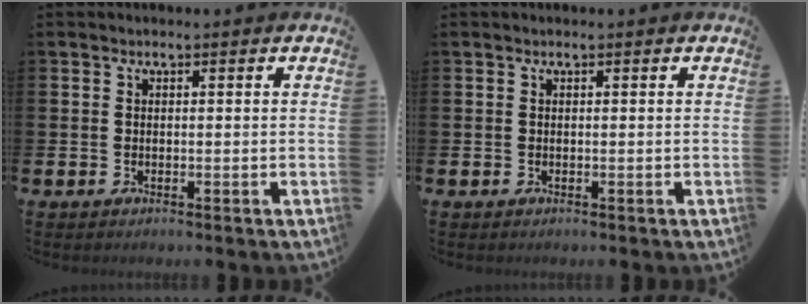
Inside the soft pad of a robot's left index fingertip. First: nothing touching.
{"total": 0.0}